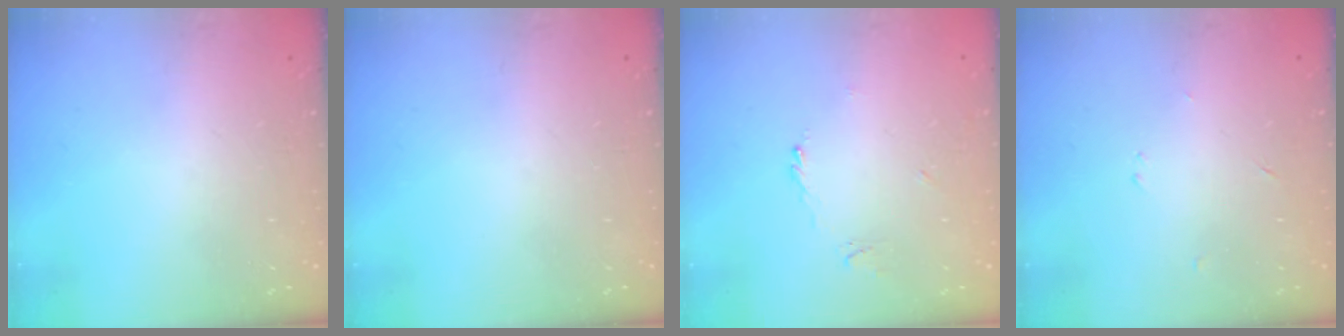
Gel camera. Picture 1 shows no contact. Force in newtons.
{"total": 0.0}
{"total": 1.1, "press": 1.1, "slide": 0.4}
{"total": 2.2, "press": 2.2, "slide": 0.2}